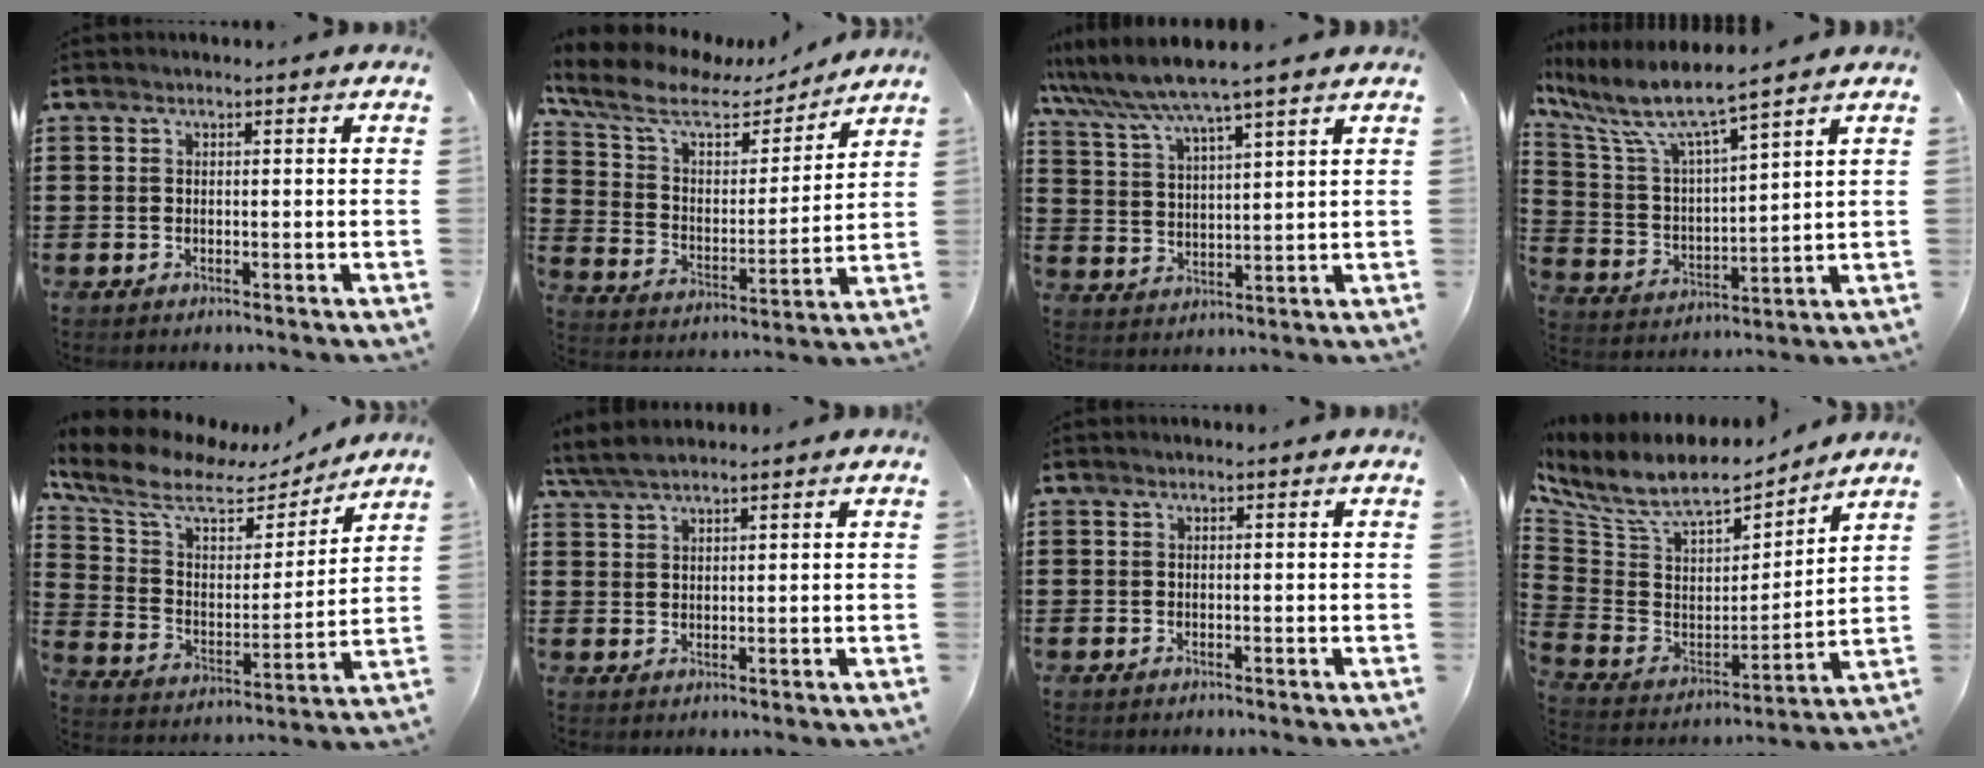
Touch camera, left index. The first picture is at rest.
{"total": 9.3, "force": [7.0, 3.6, 4.9], "torque": [-0.127, -0.030, 0.119]}
{"total": 6.3, "force": [5.6, -0.4, 2.7], "torque": [-0.076, -0.029, 0.094]}
{"total": 7.2, "force": [5.8, 0.9, 4.1], "torque": [-0.109, -0.034, 0.092]}
{"total": 9.1, "force": [6.8, 3.7, 4.7], "torque": [-0.124, -0.035, 0.115]}
{"total": 3.4, "force": [2.9, 0.7, 1.6], "torque": [-0.039, 0.001, 0.054]}
{"total": 0.0}
{"total": 9.2, "force": [7.5, 3.0, 4.3], "torque": [-0.118, -0.047, 0.131]}